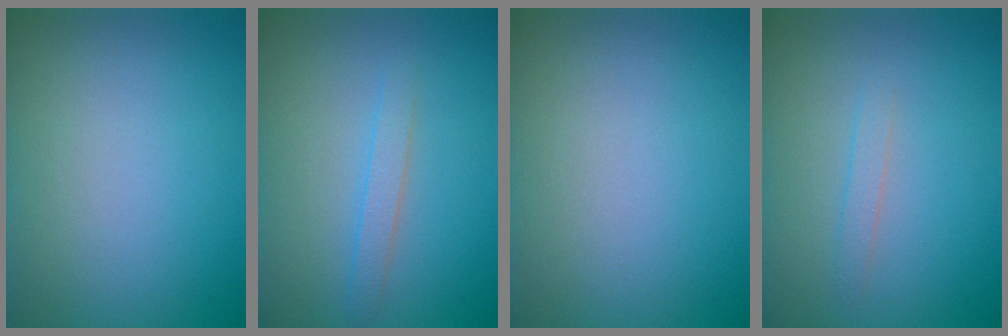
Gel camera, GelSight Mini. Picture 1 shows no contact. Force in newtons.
{"total": 1.6, "press": 1.6, "slide": 0.1}
{"total": 0.0}
{"total": 0.9, "press": 0.8, "slide": 0.1}